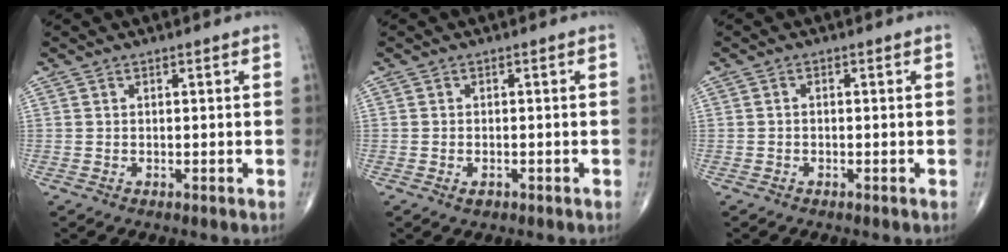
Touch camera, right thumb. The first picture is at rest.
{"total": 1.3, "force": [-0.7, 0.7, 0.8], "torque": [-0.015, 0.004, -0.009]}
{"total": 0.5, "force": [-0.2, 0.3, 0.4], "torque": [-0.004, 0.001, -0.009]}